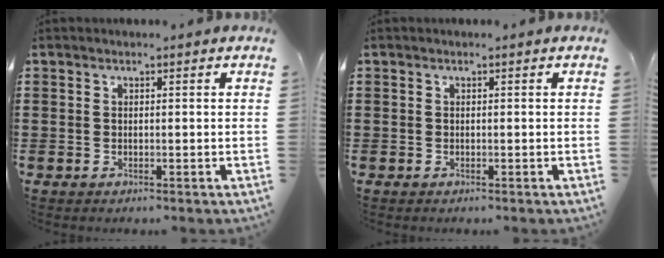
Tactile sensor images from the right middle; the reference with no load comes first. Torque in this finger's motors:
{"motor_torque": [-1.07, 1.08, -0.02, -0.01]}